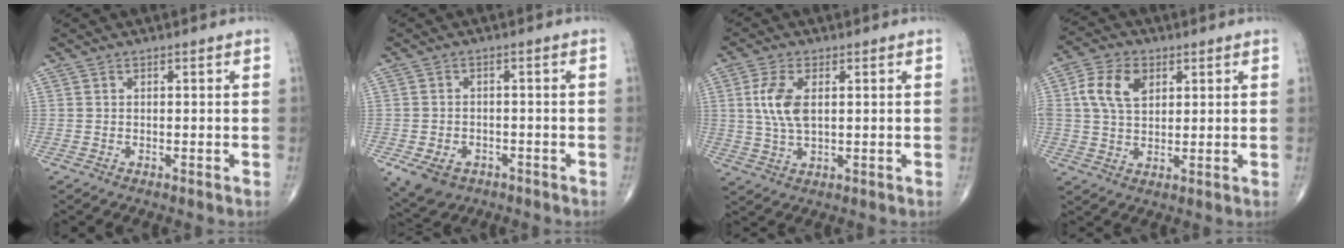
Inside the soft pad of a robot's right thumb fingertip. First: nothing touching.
{"total": 6.8, "force": [-3.5, 5.0, 3.2], "torque": [-0.052, 0.015, -0.046]}
{"total": 7.3, "force": [1.4, 3.7, 6.2], "torque": [-0.137, -0.002, 0.029]}
{"total": 8.7, "force": [2.6, 5.8, 6.0], "torque": [-0.109, 0.003, 0.046]}